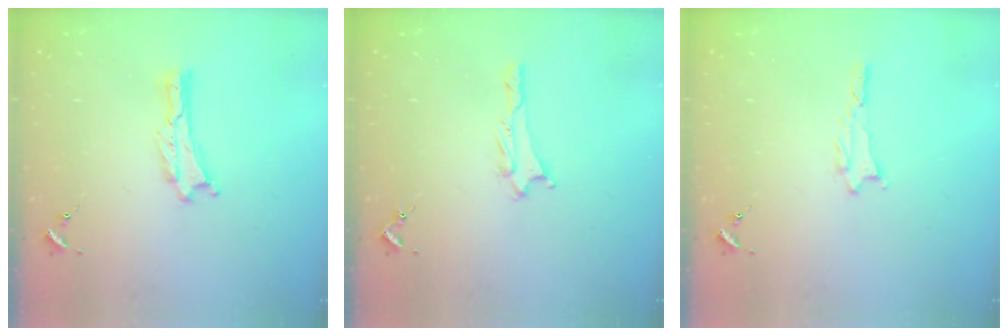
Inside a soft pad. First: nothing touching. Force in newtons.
{"total": 0.8, "press": 0.8, "slide": 0.1}
{"total": 0.9, "press": 0.9, "slide": 0.2}